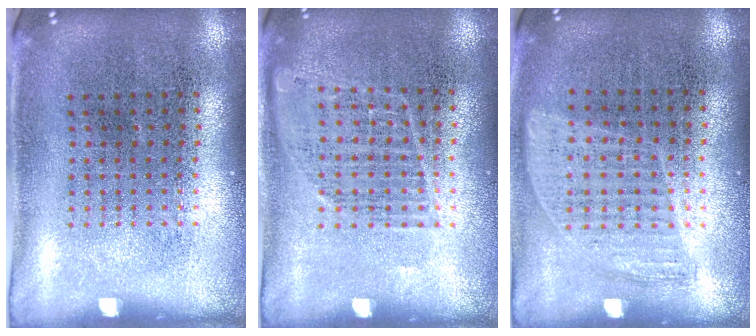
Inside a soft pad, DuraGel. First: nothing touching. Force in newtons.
{"total": 0.9, "press": 0.8, "slide": 0.2}
{"total": 0.9, "press": 0.8, "slide": 0.4}